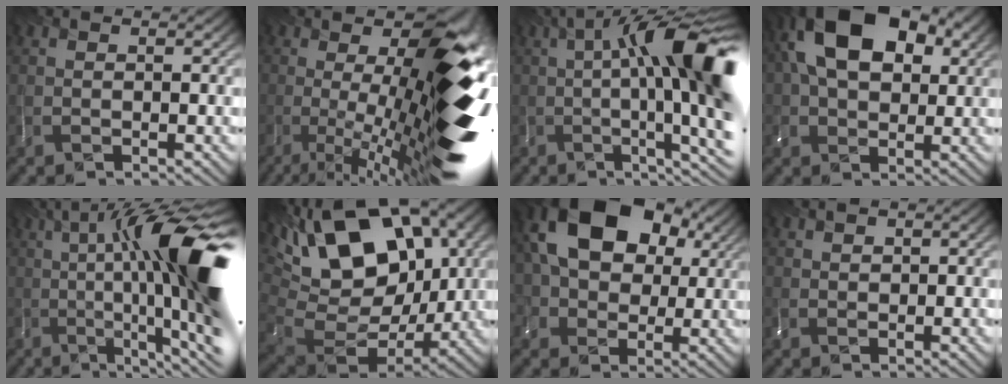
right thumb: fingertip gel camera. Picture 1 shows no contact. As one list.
[{"total": 17.0, "force": [-1.3, 4.9, 16.3], "torque": [-0.210, -0.007, -0.007]}, {"total": 15.9, "force": [1.2, 4.5, 15.2], "torque": [-0.194, 0.010, 0.032]}, {"total": 14.4, "force": [4.6, 9.2, 10.1], "torque": [-0.181, 0.023, 0.071]}, {"total": 17.8, "force": [0.9, 5.0, 17.1], "torque": [-0.243, 0.022, 0.026]}, {"total": 19.3, "force": [5.8, 12.0, 13.9], "torque": [-0.264, 0.020, 0.107]}, {"total": 18.0, "force": [5.7, 12.8, 11.3], "torque": [-0.207, 0.042, 0.101]}, {"total": 1.0, "force": [0.2, 0.9, 0.4], "torque": [0.003, -0.004, 0.011]}]